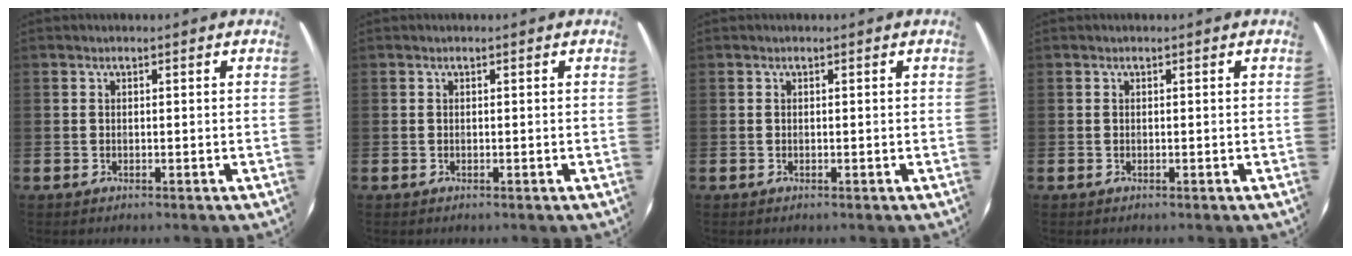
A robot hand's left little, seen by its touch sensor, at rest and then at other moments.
{"total": 0.0}
{"total": 0.0}
{"total": 0.0}